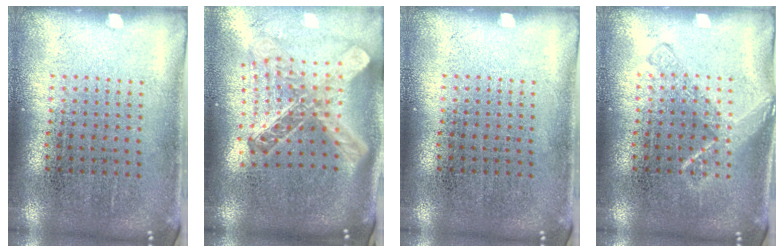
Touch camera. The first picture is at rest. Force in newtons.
{"total": 2.7, "press": 2.0, "slide": 1.9}
{"total": 0.0}
{"total": 2.4, "press": 2.4, "slide": 0.4}